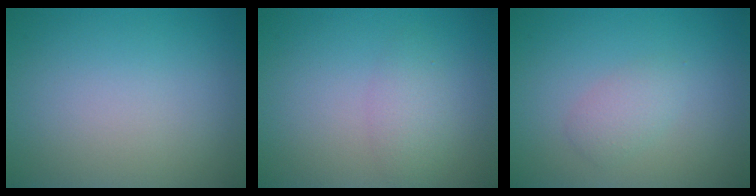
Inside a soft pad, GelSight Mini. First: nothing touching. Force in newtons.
{"total": 2.0, "press": 2.0, "slide": 0.1}
{"total": 1.7, "press": 1.7, "slide": 0.1}